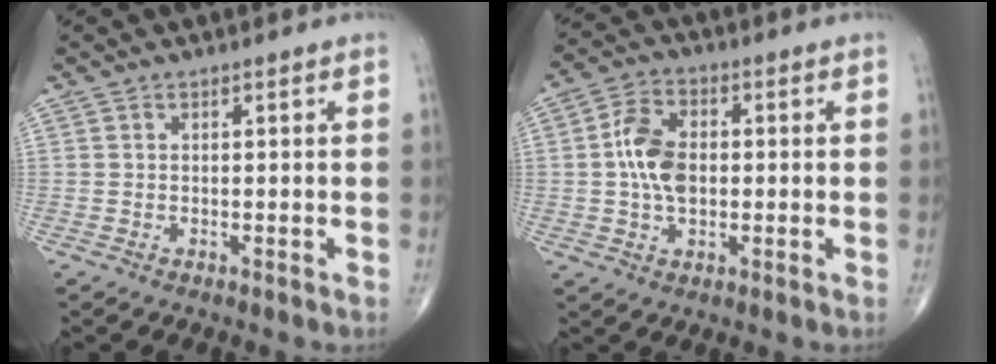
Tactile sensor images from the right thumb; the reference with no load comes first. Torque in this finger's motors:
{"motor_torque": [1.22, 1.15, 0.89, -0.14, 0.09]}